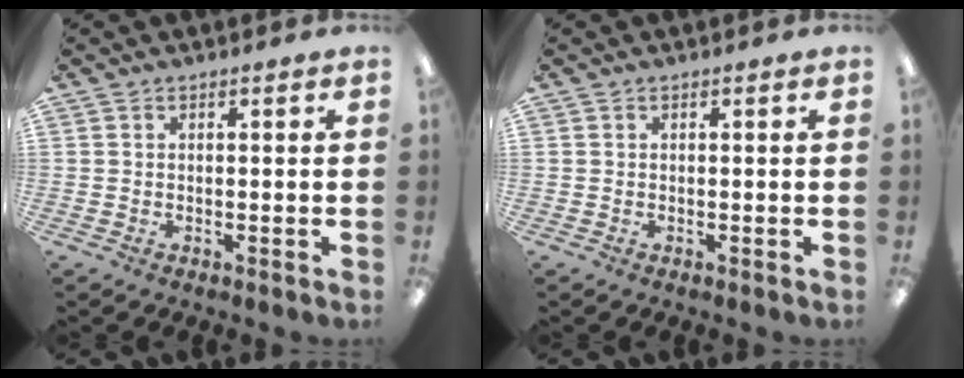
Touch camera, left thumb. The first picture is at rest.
{"total": 0.0}